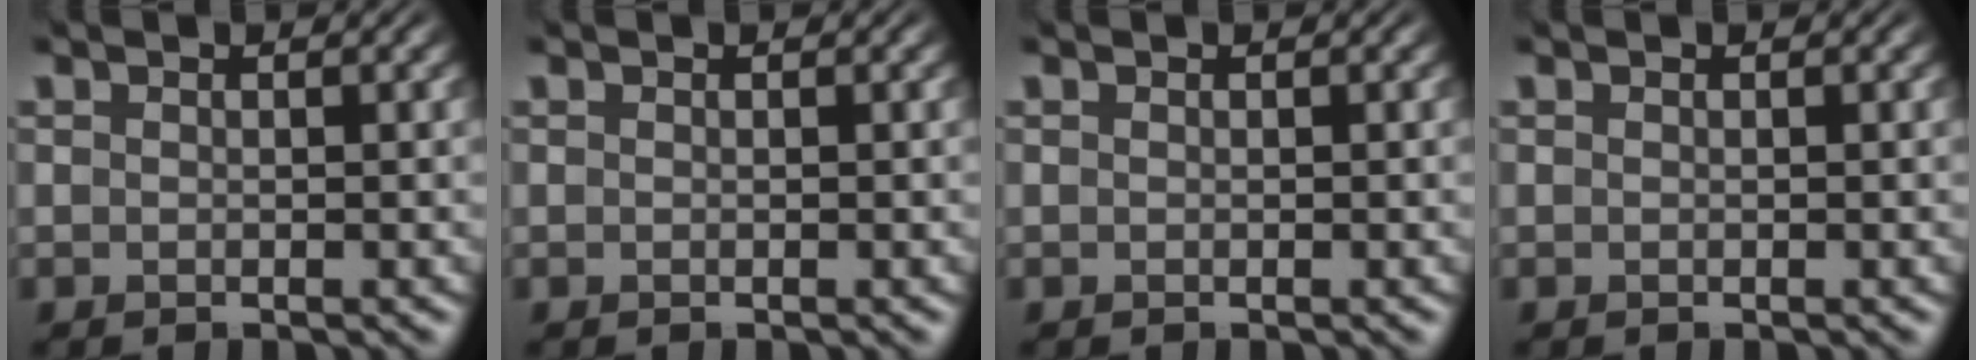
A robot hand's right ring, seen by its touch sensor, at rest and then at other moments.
{"total": 0.0}
{"total": 0.0}
{"total": 0.0}